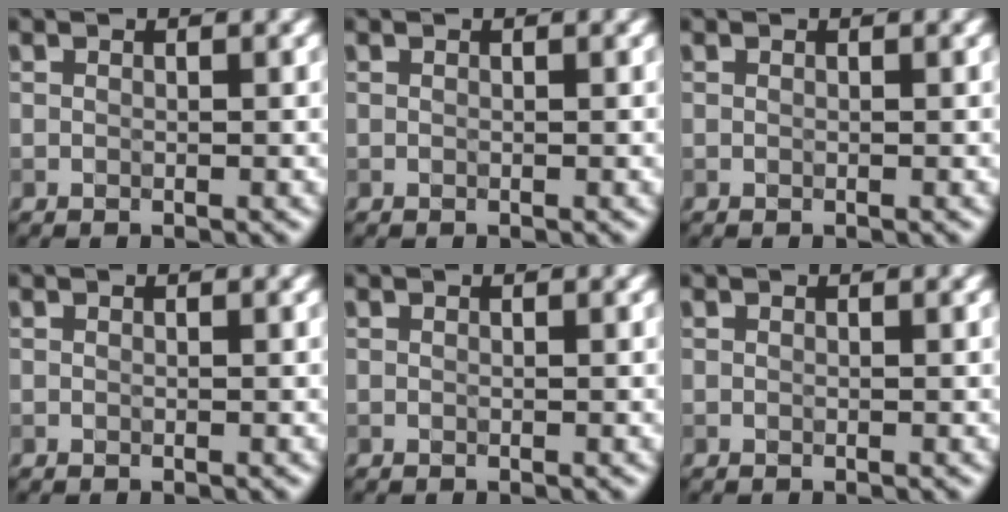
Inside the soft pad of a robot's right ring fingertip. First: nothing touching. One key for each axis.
{"total": 0.0}
{"total": 0.0}
{"total": 0.0}
{"total": 0.0}
{"total": 0.0}